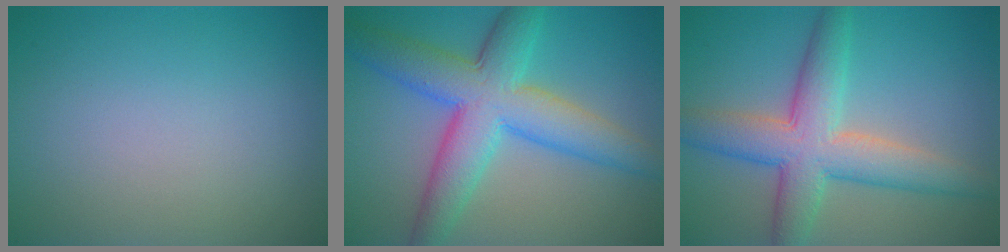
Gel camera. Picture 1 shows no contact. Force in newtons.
{"total": 8.7, "press": 8.7, "slide": 0.1}
{"total": 7.2, "press": 7.2, "slide": 0.4}